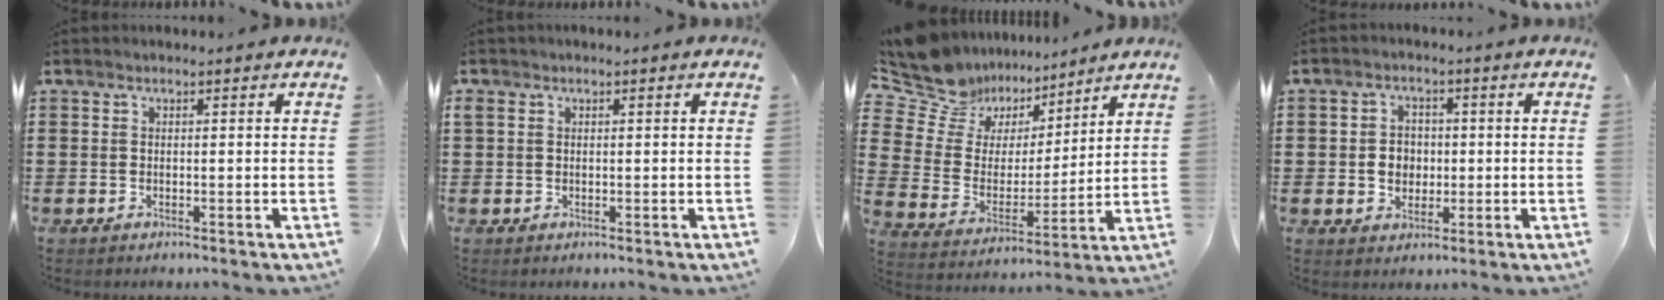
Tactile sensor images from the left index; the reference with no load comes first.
{"total": 0.8, "force": [0.1, 0.6, 0.6], "torque": [-0.013, 0.006, 0.001]}
{"total": 9.7, "force": [8.7, 4.4, 0.7], "torque": [-0.080, -0.064, 0.163]}
{"total": 3.8, "force": [-0.3, 3.4, 1.8], "torque": [-0.038, 0.005, -0.012]}